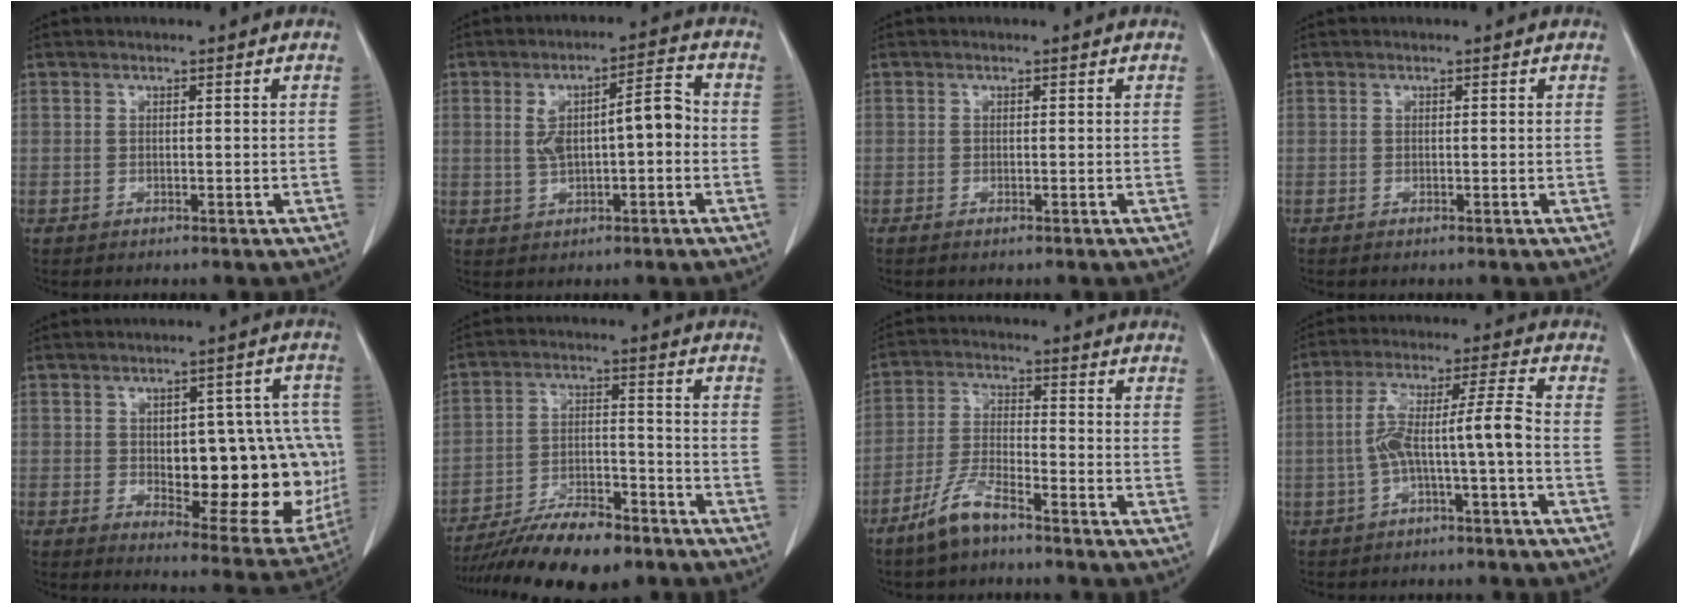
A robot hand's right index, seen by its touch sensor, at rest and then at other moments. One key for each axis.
{"total": 8.1, "fx": -0.1, "fy": 2.4, "fz": 7.7, "tx": -0.136, "ty": 0.030, "tz": 0.004}
{"total": 0.5, "fx": -0.4, "fy": 0.0, "fz": 0.4, "tx": -0.010, "ty": -0.002, "tz": -0.007}
{"total": 0.0}
{"total": 19.8, "fx": -1.4, "fy": 8.0, "fz": 18.0, "tx": -0.174, "ty": 0.022, "tz": 0.011}
{"total": 13.3, "fx": -10.9, "fy": 3.5, "fz": 6.8, "tx": -0.112, "ty": 0.000, "tz": -0.182}
{"total": 6.8, "fx": -5.2, "fy": 1.2, "fz": 4.2, "tx": -0.096, "ty": -0.011, "tz": -0.106}
{"total": 8.0, "fx": -2.2, "fy": -0.2, "fz": 7.7, "tx": -0.145, "ty": 0.033, "tz": -0.035}